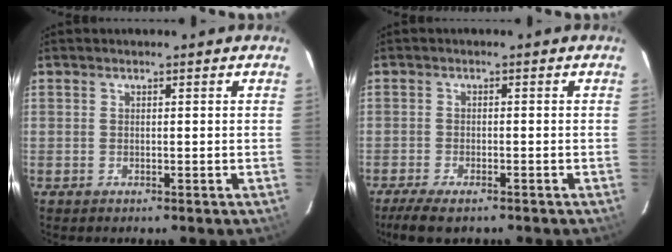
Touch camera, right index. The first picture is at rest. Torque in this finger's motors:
{"motor_torque": [0.39, -0.27, 0.20, 0.03]}